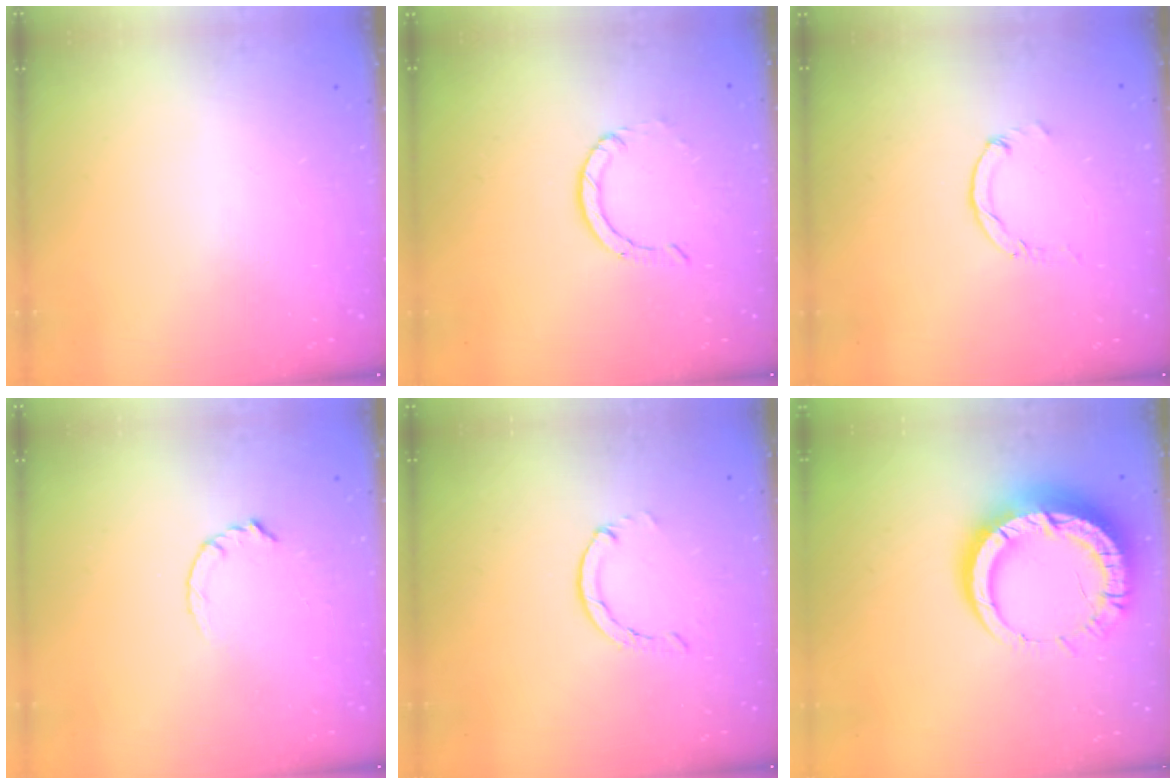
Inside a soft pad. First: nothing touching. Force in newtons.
{"total": 2.0, "press": 2.0, "slide": 0.2}
{"total": 1.1, "press": 1.1, "slide": 0.2}
{"total": 2.8, "press": 2.8, "slide": 0.4}
{"total": 1.3, "press": 1.2, "slide": 0.3}
{"total": 16.1, "press": 16.1, "slide": 1.6}